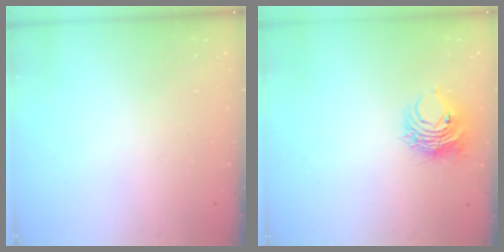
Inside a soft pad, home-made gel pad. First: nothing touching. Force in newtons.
{"total": 8.2, "press": 8.2, "slide": 1.0}